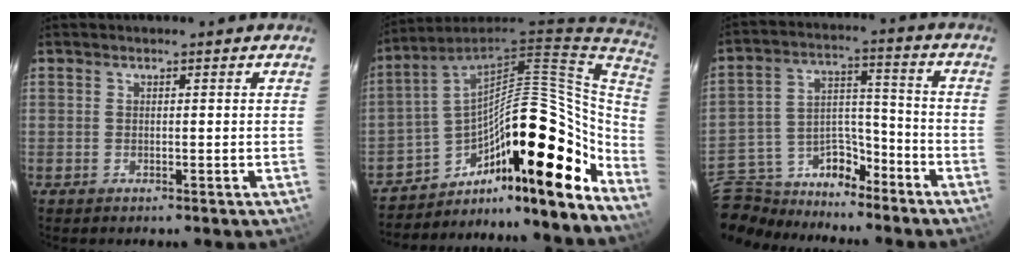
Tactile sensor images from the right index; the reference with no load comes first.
{"total": 27.2, "force": [-12.7, 10.4, 21.7], "torque": [-0.329, -0.008, -0.202]}
{"total": 16.2, "force": [-11.8, 9.1, 6.5], "torque": [-0.164, 0.034, -0.189]}